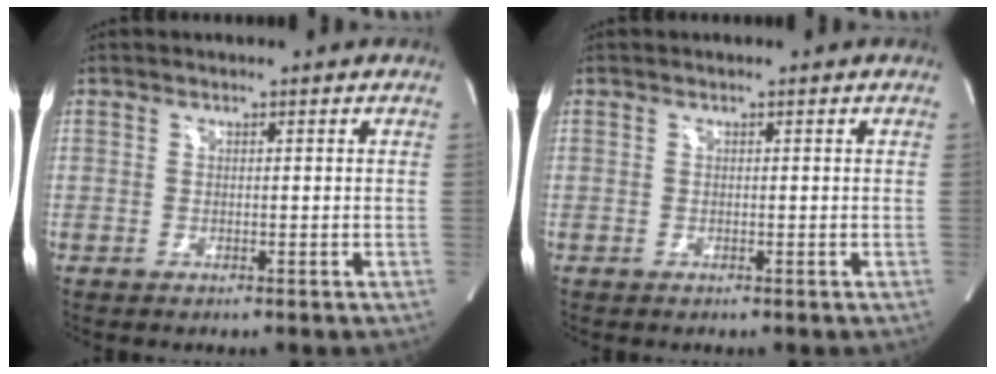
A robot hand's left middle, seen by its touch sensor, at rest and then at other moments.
{"total": 0.0}